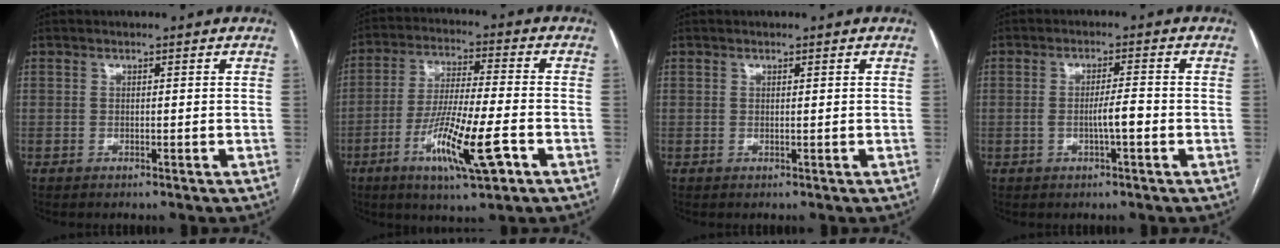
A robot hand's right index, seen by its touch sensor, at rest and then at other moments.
{"total": 13.2, "force": [-5.4, 1.2, 12.0], "torque": [-0.225, -0.018, -0.093]}
{"total": 0.0}
{"total": 3.5, "force": [-0.9, 0.2, 3.4], "torque": [-0.056, 0.001, -0.015]}